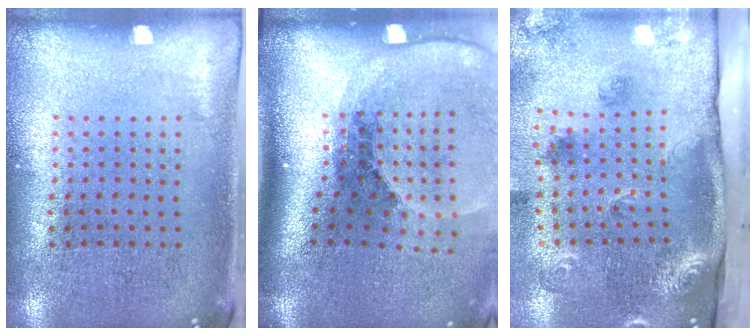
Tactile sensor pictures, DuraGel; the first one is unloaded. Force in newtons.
{"total": 2.8, "press": 1.9, "slide": 2.0}
{"total": 2.8, "press": 1.9, "slide": 2.1}